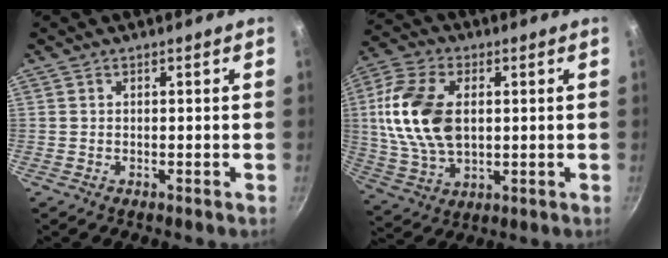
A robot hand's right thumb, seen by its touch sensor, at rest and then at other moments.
{"total": 16.3, "force": [2.0, 10.1, 12.6], "torque": [-0.237, 0.000, 0.037]}